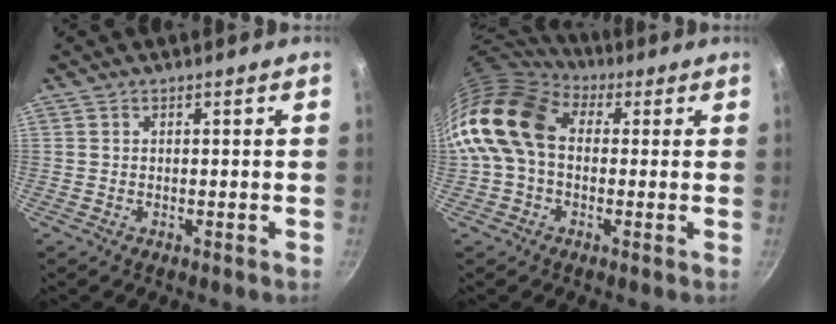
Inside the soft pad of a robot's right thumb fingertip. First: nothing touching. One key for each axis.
{"total": 14.5, "fx": 1.3, "fy": 10.6, "fz": 9.8, "tx": -0.167, "ty": 0.023, "tz": 0.004}